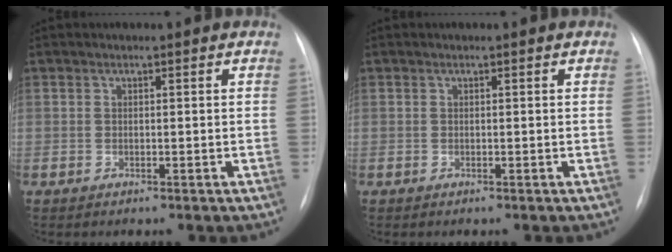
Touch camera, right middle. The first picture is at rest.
{"total": 0.0}